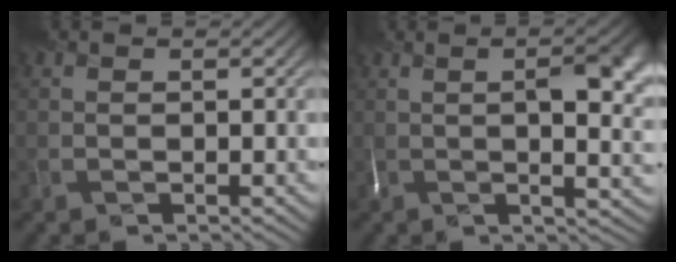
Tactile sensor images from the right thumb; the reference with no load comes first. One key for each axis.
{"total": 9.7, "fx": 1.4, "fy": 3.4, "fz": 8.9, "tx": -0.107, "ty": 0.008, "tz": 0.013}